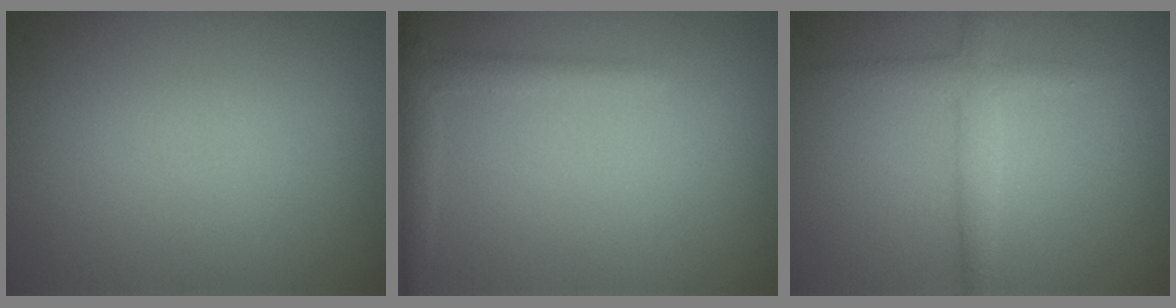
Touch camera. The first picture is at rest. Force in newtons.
{"total": 1.9, "press": 1.8, "slide": 0.2}
{"total": 2.3, "press": 2.3, "slide": 0.1}